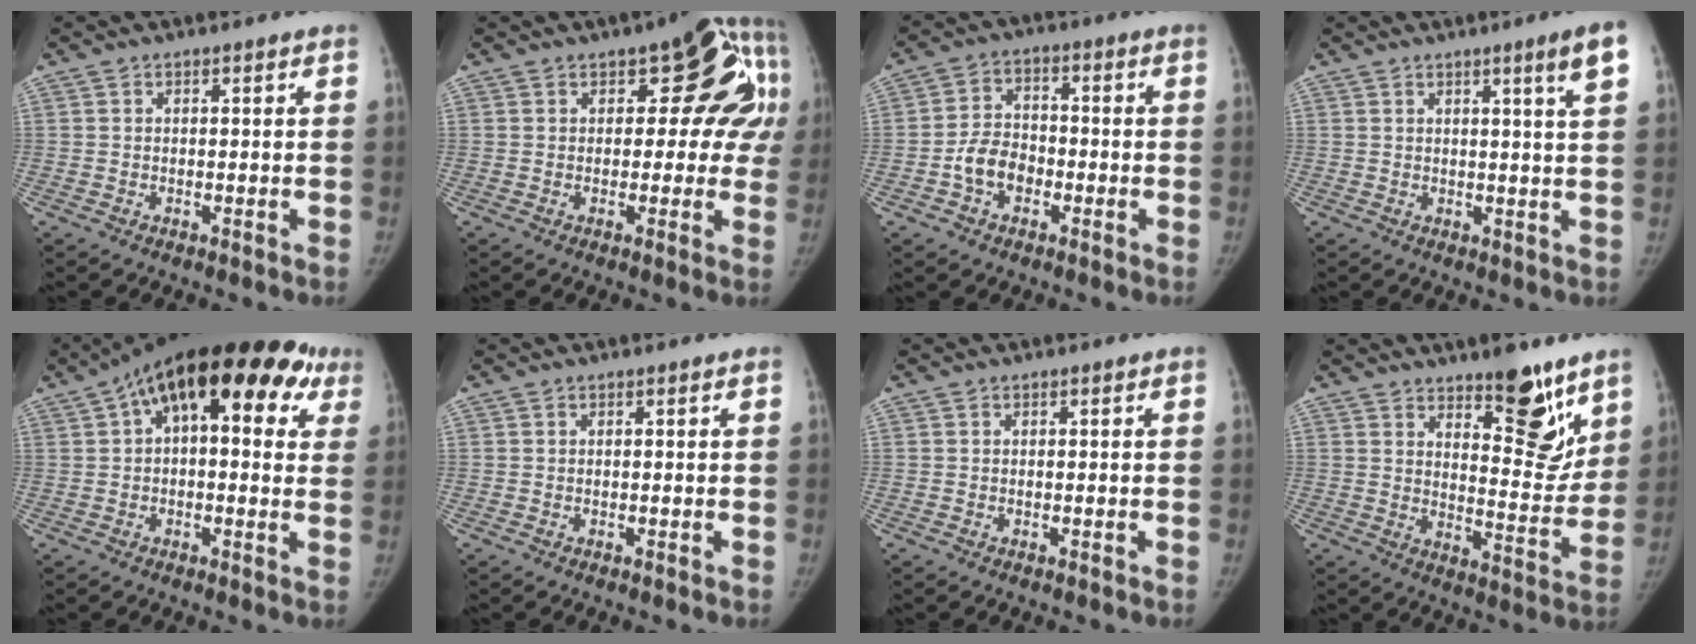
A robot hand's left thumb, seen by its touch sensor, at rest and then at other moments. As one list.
[{"total": 13.9, "force": [3.1, 7.5, 11.3], "torque": [-0.071, 0.014, 0.029]}, {"total": 7.1, "force": [-2.6, 5.4, 3.9], "torque": [-0.050, 0.026, -0.051]}, {"total": 5.4, "force": [2.7, -0.6, 4.6], "torque": [-0.062, -0.017, 0.037]}, {"total": 23.4, "force": [9.5, 11.3, 18.1], "torque": [-0.241, 0.049, 0.132]}, {"total": 0.0}, {"total": 0.0}, {"total": 14.0, "force": [9.2, 5.2, 9.1], "torque": [-0.073, -0.073, 0.143]}]